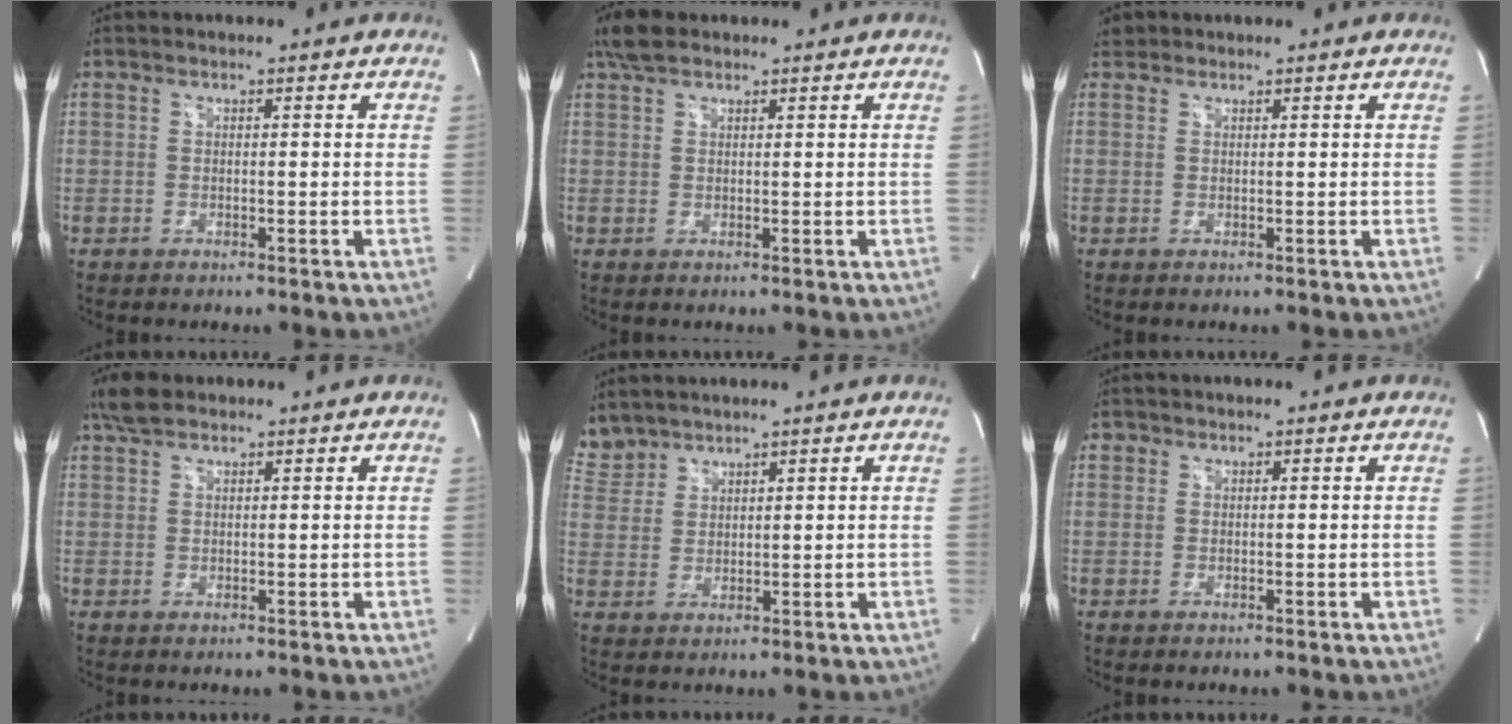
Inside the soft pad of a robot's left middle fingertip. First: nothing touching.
{"total": 3.6, "force": [2.8, 1.4, 1.7], "torque": [-0.044, 0.018, 0.055]}
{"total": 1.6, "force": [1.3, 0.9, -0.3], "torque": [0.006, 0.009, 0.018]}
{"total": 3.4, "force": [2.7, 1.3, 1.6], "torque": [-0.041, 0.016, 0.053]}
{"total": 5.0, "force": [4.7, 1.7, 0.0], "torque": [-0.010, 0.014, 0.109]}
{"total": 0.7, "force": [0.3, 0.6, 0.0], "torque": [0.005, 0.003, 0.005]}